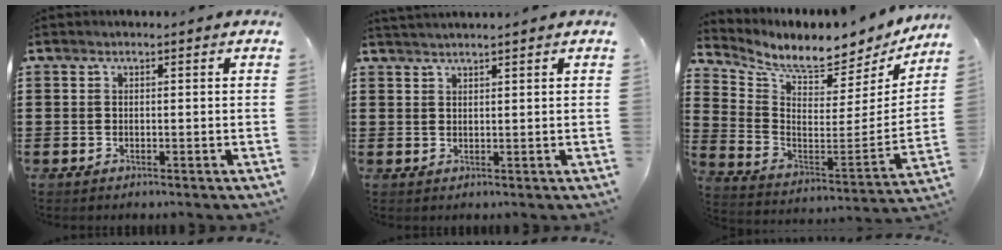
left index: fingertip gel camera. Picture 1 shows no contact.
{"total": 1.3, "force": [1.2, -0.2, 0.3], "torque": [-0.006, 0.000, 0.024]}
{"total": 6.8, "force": [6.3, 0.9, 2.6], "torque": [-0.070, -0.070, 0.100]}